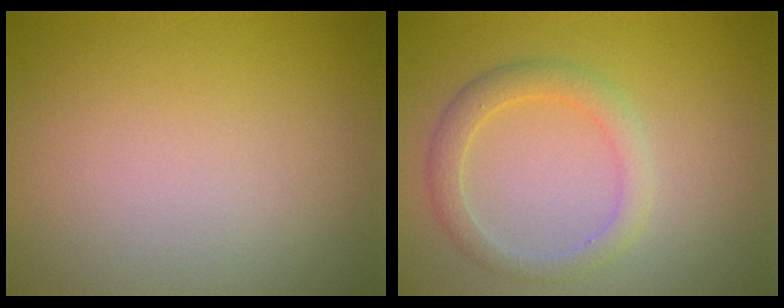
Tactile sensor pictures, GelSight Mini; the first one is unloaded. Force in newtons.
{"total": 2.4, "press": 2.4, "slide": 0.2}